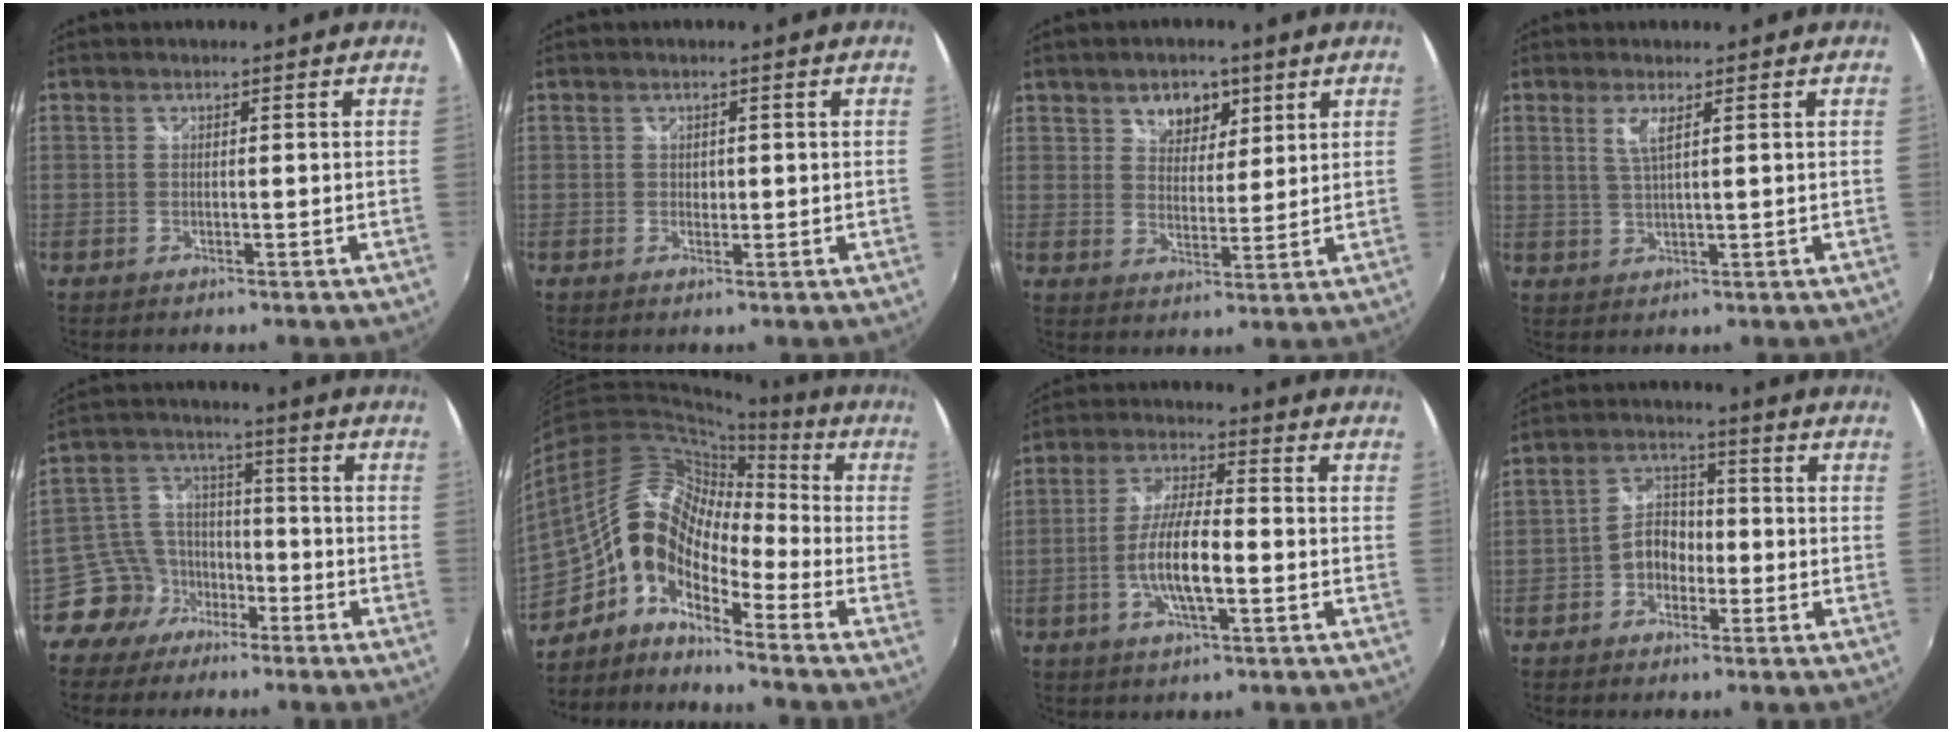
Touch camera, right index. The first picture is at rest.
{"total": 1.0, "force": [0.1, 0.9, 0.3], "torque": [-0.002, 0.000, 0.002]}
{"total": 6.2, "force": [3.5, 4.2, 3.0], "torque": [-0.038, 0.005, 0.059]}
{"total": 3.1, "force": [1.5, 0.4, 2.7], "torque": [-0.053, -0.002, 0.028]}
{"total": 8.9, "force": [-5.8, 6.6, 1.5], "torque": [-0.044, 0.036, -0.107]}
{"total": 13.0, "force": [-5.6, 7.1, 9.3], "torque": [-0.157, 0.021, -0.129]}
{"total": 9.0, "force": [-2.6, 2.2, 8.3], "torque": [-0.168, 0.001, -0.048]}
{"total": 5.9, "force": [-2.3, 4.5, 3.0], "torque": [-0.053, 0.018, -0.039]}